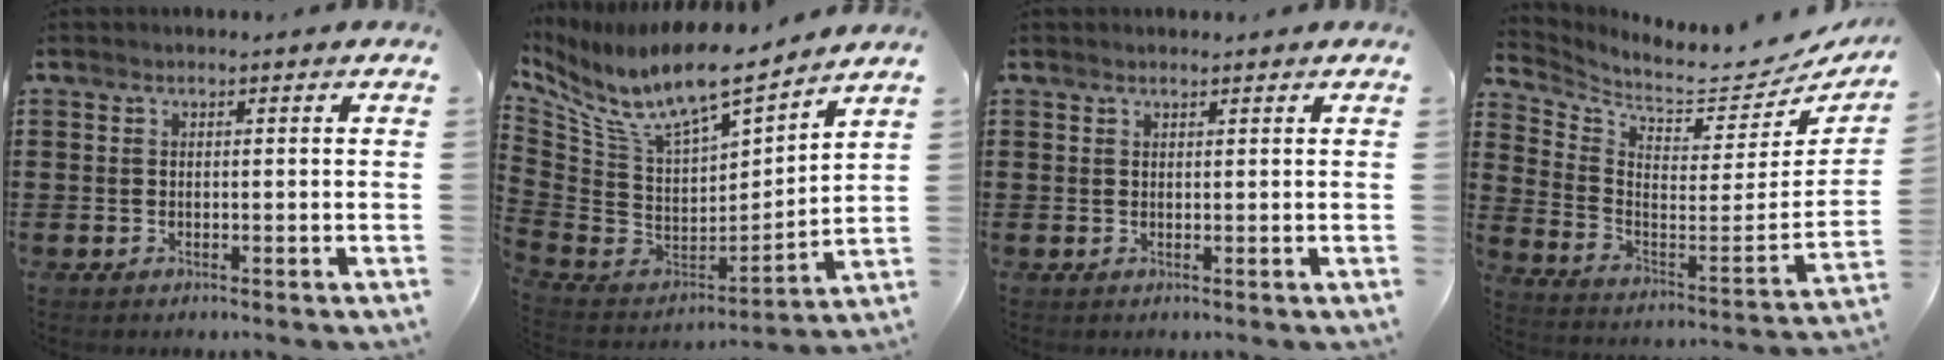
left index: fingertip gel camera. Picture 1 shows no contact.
{"total": 11.4, "force": [9.0, 2.6, 6.5], "torque": [-0.163, -0.068, 0.158]}
{"total": 0.8, "force": [0.8, 0.2, 0.1], "torque": [-0.004, 0.000, 0.016]}
{"total": 5.9, "force": [5.5, 0.6, 2.2], "torque": [-0.058, -0.067, 0.085]}